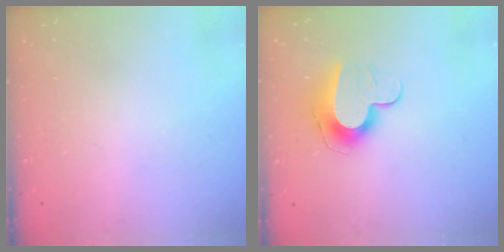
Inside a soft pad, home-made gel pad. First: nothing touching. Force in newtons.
{"total": 11.1, "press": 11.1, "slide": 0.7}